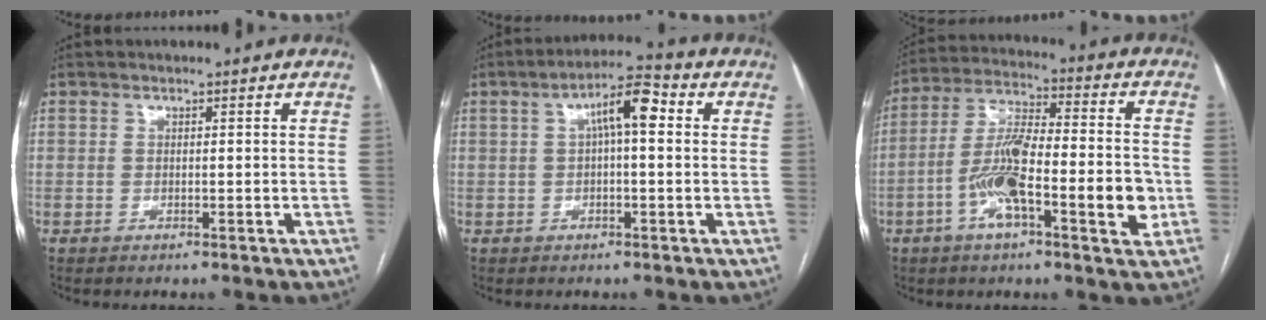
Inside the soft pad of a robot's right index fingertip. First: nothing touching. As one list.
[{"total": 6.9, "force": [1.4, 1.6, 6.5], "torque": [-0.111, 0.029, 0.019]}, {"total": 15.0, "force": [-4.1, 3.7, 14.0], "torque": [-0.249, 0.013, -0.072]}]